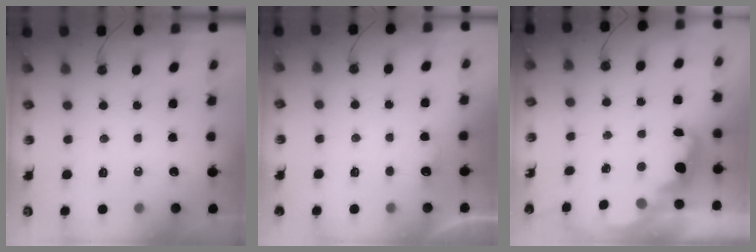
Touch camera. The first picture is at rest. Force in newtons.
{"total": 2.2, "press": 2.0, "slide": 0.9}
{"total": 2.4, "press": 2.3, "slide": 0.7}